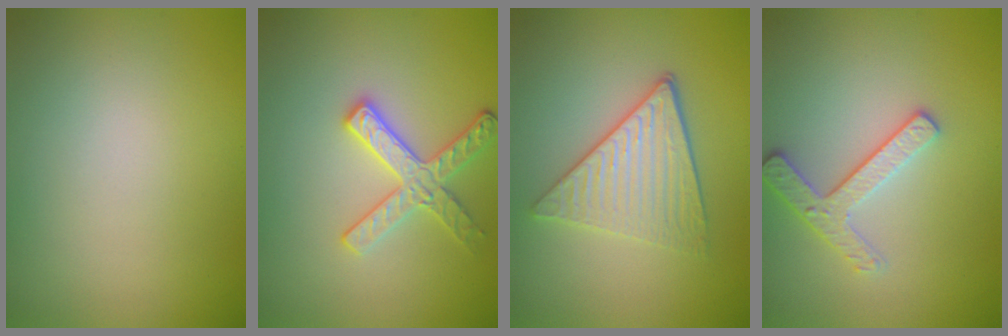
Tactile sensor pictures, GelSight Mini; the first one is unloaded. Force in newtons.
{"total": 2.8, "press": 2.8, "slide": 0.3}
{"total": 3.9, "press": 3.3, "slide": 1.9}
{"total": 2.5, "press": 2.4, "slide": 0.7}